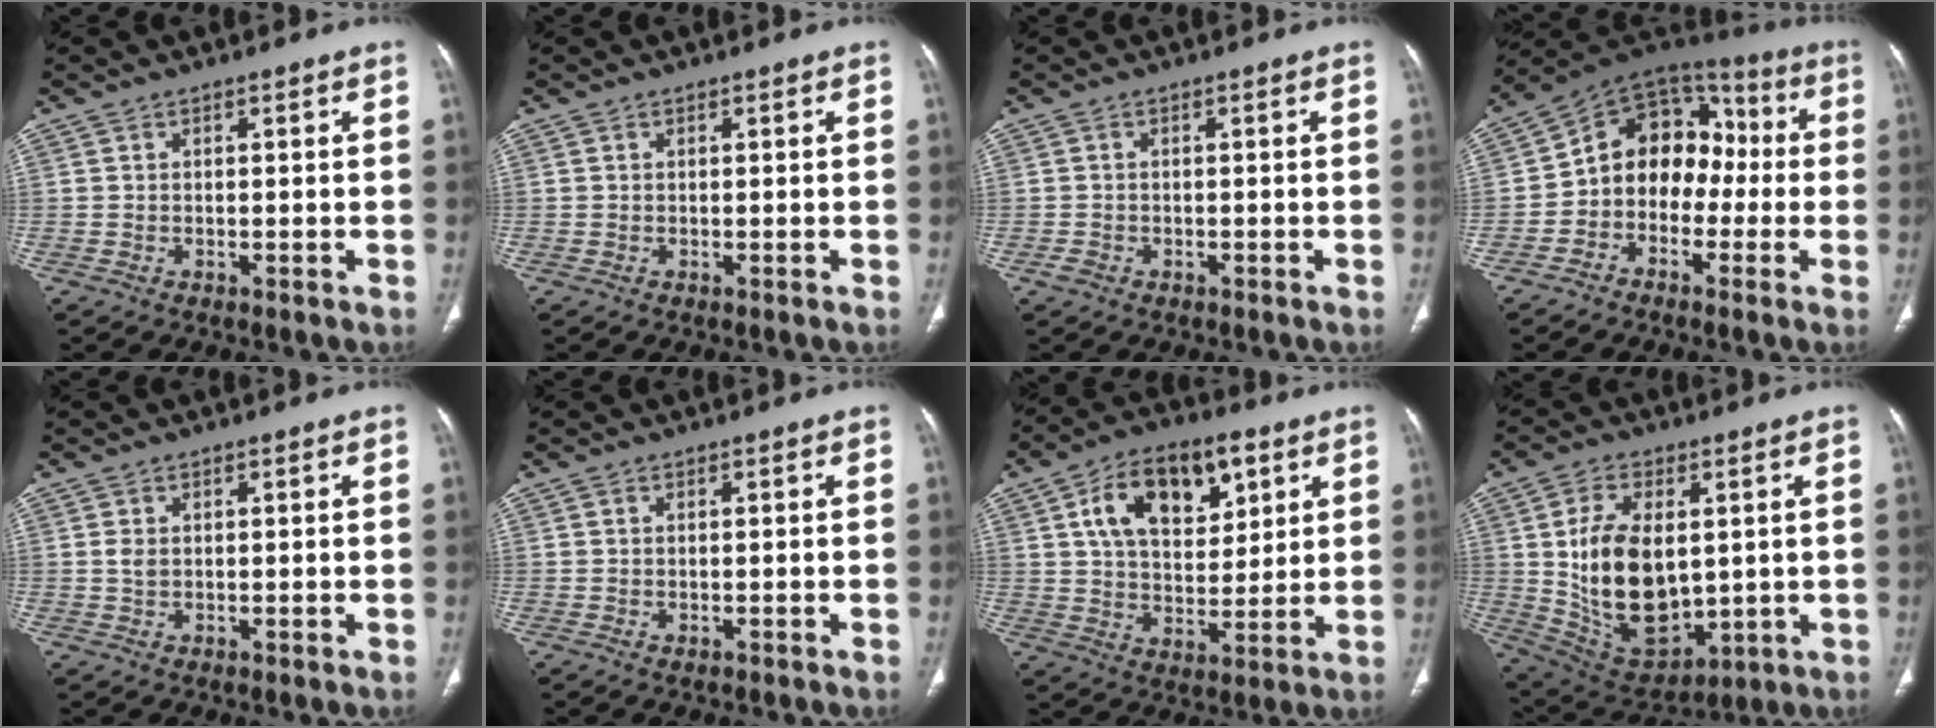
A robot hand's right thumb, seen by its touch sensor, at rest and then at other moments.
{"total": 0.0}
{"total": 1.4, "force": [-0.7, 1.1, 0.6], "torque": [-0.012, 0.004, -0.013]}
{"total": 13.5, "force": [-1.7, 10.7, 8.1], "torque": [-0.074, 0.061, -0.047]}
{"total": 1.7, "force": [0.4, 1.0, 1.3], "torque": [-0.023, -0.003, 0.010]}
{"total": 0.6, "force": [0.0, 0.3, 0.5], "torque": [-0.012, -0.003, 0.003]}
{"total": 16.8, "force": [6.7, 9.8, 11.9], "torque": [-0.155, -0.011, 0.114]}
{"total": 18.3, "force": [1.5, 10.8, 14.7], "torque": [-0.242, -0.015, 0.052]}